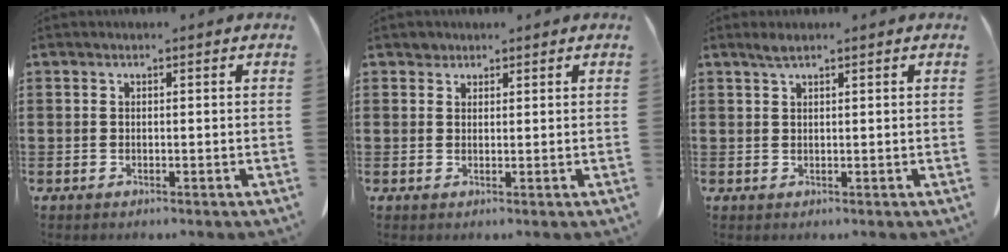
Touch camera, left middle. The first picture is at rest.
{"total": 1.2, "force": [1.1, 0.6, 0.0], "torque": [-0.003, 0.001, 0.022]}
{"total": 1.5, "force": [1.1, 0.1, 1.0], "torque": [-0.022, 0.000, 0.020]}